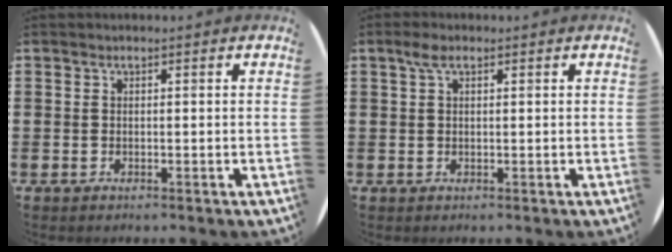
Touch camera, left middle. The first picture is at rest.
{"total": 1.9, "force": [1.0, 0.8, 1.5], "torque": [-0.032, 0.007, 0.016]}